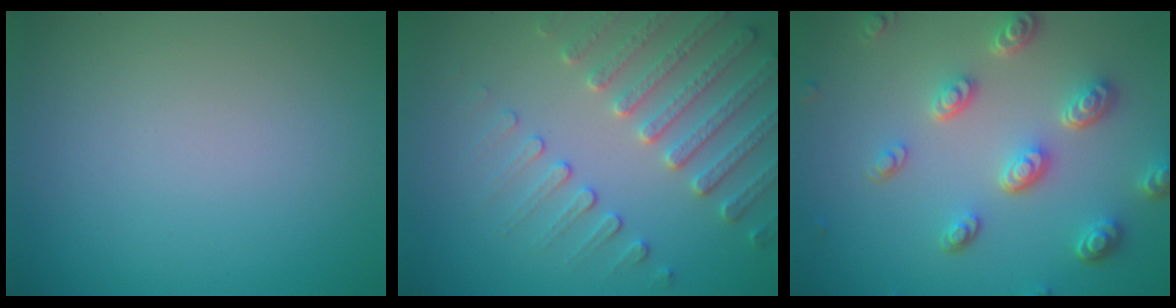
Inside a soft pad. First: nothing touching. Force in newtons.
{"total": 4.0, "press": 4.0, "slide": 0.5}
{"total": 5.0, "press": 3.8, "slide": 3.2}